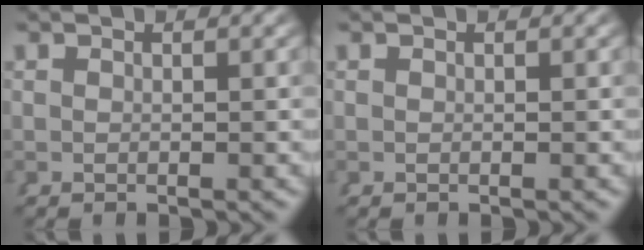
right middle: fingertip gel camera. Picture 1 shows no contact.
{"total": 0.0}